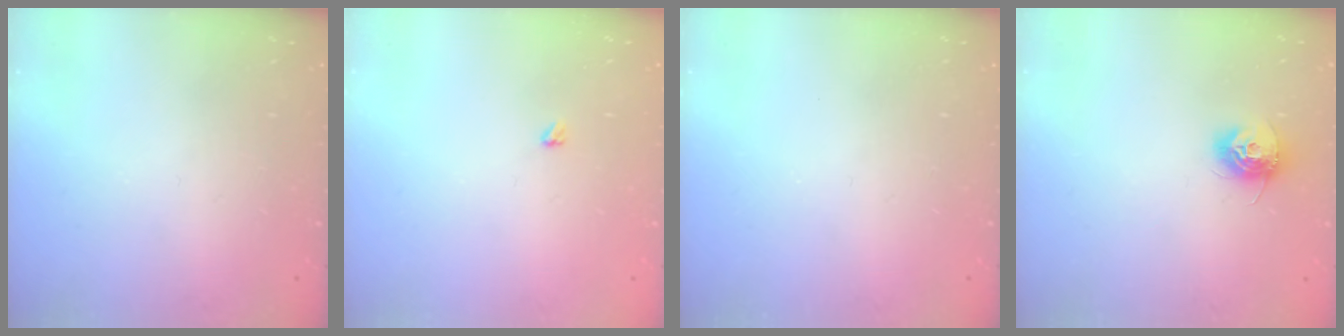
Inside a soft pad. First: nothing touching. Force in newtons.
{"total": 2.4, "press": 2.4, "slide": 0.4}
{"total": 0.0}
{"total": 9.5, "press": 9.5, "slide": 0.4}